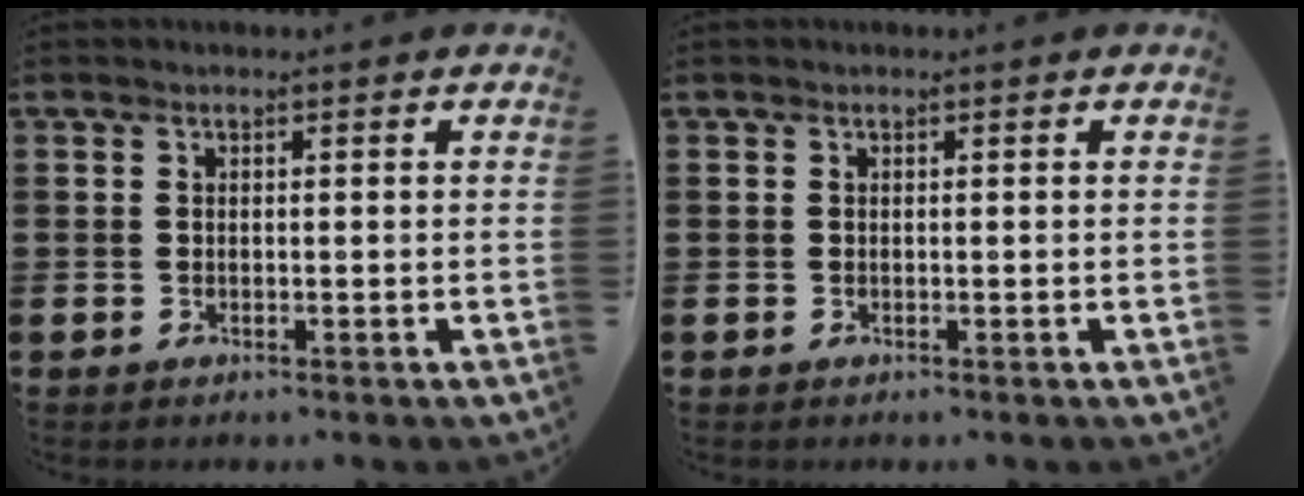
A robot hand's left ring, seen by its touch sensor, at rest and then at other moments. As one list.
[{"total": 0.0}]